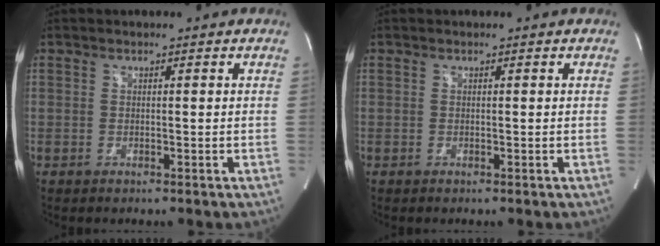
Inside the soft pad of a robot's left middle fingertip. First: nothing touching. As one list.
[{"total": 0.0}]